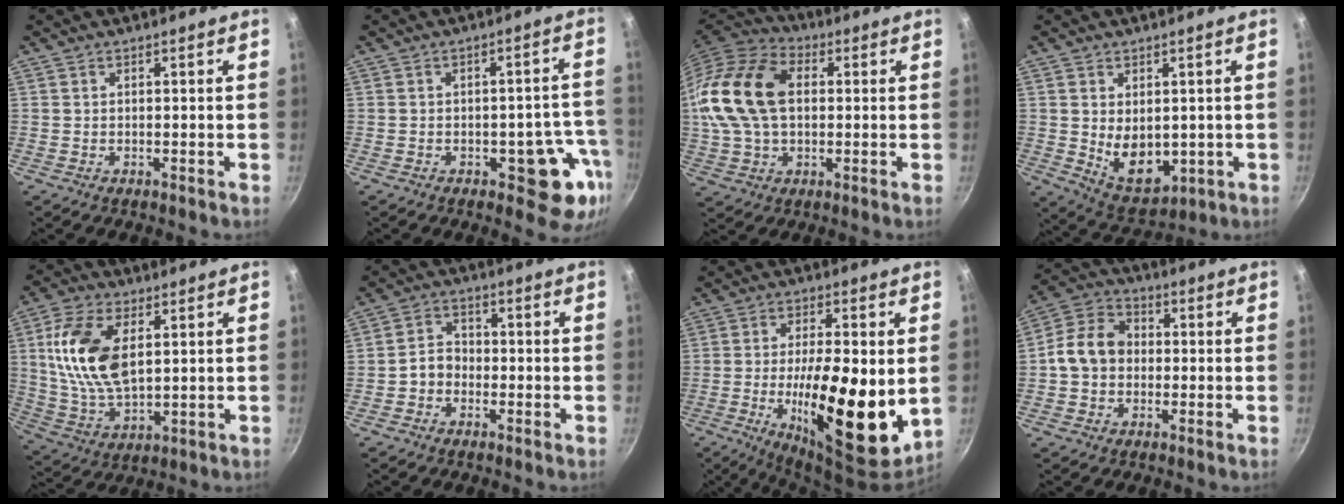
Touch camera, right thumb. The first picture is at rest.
{"total": 10.1, "force": [-4.1, 5.2, 7.6], "torque": [-0.026, 0.031, -0.048]}
{"total": 19.3, "force": [2.2, 12.9, 14.2], "torque": [-0.271, 0.028, 0.030]}
{"total": 9.3, "force": [0.2, 6.3, 6.9], "torque": [-0.088, -0.020, 0.028]}
{"total": 15.2, "force": [3.7, 8.3, 12.2], "torque": [-0.231, -0.012, 0.080]}
{"total": 4.4, "force": [-1.4, 3.6, 2.1], "torque": [-0.013, 0.023, -0.034]}
{"total": 19.2, "force": [-2.1, 6.3, 18.1], "torque": [-0.276, -0.012, -0.032]}
{"total": 9.8, "force": [-0.5, 7.9, 5.8], "torque": [-0.078, 0.027, -0.028]}